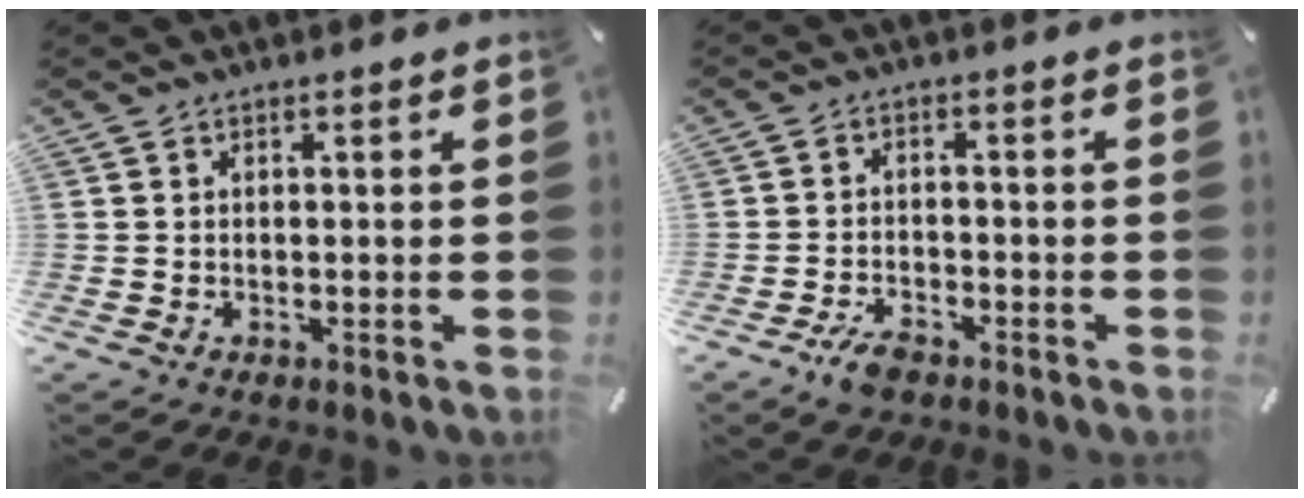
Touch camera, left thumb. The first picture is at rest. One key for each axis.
{"total": 4.4, "fx": -3.2, "fy": 2.1, "fz": 2.2, "tx": -0.047, "ty": 0.016, "tz": -0.061}